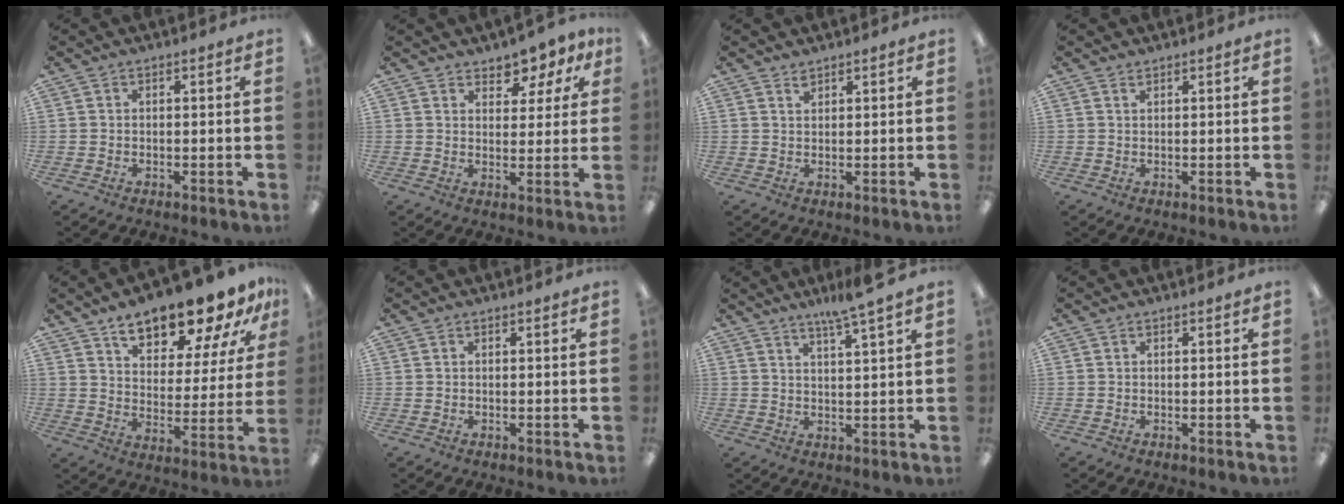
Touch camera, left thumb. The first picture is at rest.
{"total": 5.4, "force": [4.3, 2.7, 1.7], "torque": [-0.019, -0.026, 0.074]}
{"total": 1.5, "force": [1.4, 0.4, 0.4], "torque": [-0.003, -0.006, 0.025]}
{"total": 0.9, "force": [0.8, 0.2, 0.3], "torque": [-0.008, 0.000, 0.014]}
{"total": 16.2, "force": [12.7, 5.8, 8.2], "torque": [-0.122, -0.078, 0.216]}
{"total": 0.0}
{"total": 5.9, "force": [4.7, -0.7, 3.5], "torque": [-0.073, -0.018, 0.078]}
{"total": 0.0}